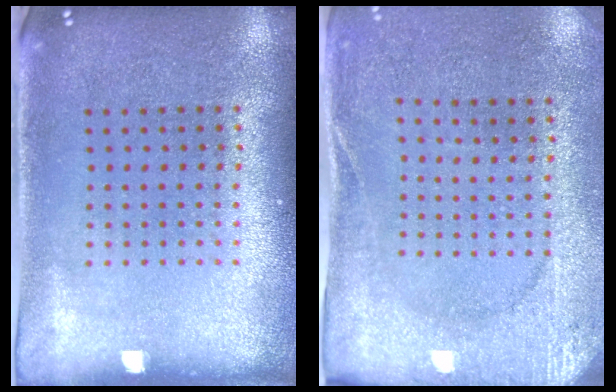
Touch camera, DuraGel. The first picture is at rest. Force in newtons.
{"total": 2.6, "press": 2.4, "slide": 0.9}